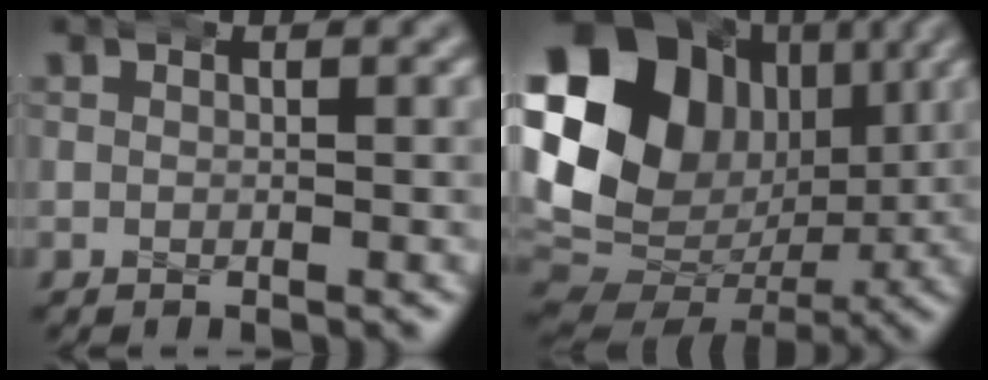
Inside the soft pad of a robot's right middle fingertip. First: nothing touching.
{"total": 18.8, "force": [2.4, 14.6, 11.5], "torque": [-0.201, -0.011, 0.039]}